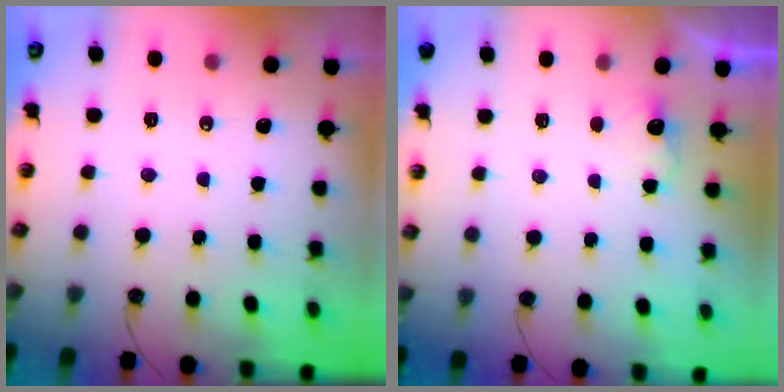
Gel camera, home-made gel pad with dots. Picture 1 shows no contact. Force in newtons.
{"total": 2.6, "press": 2.6, "slide": 0.7}